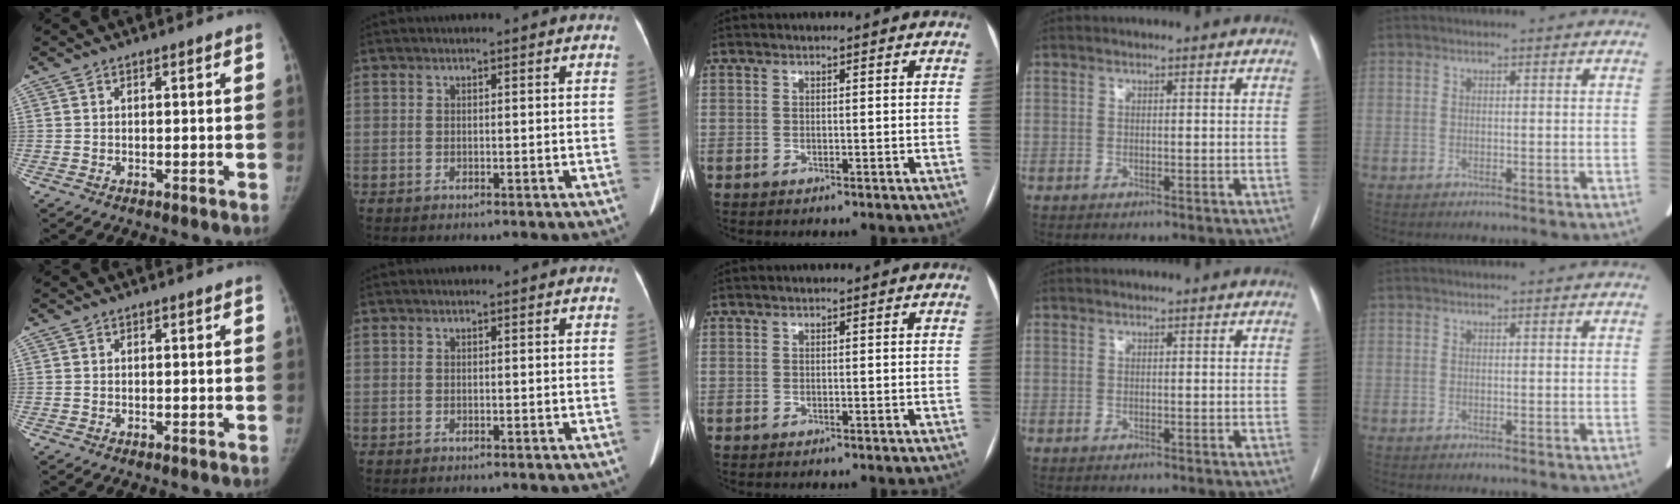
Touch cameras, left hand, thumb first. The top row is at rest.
{}